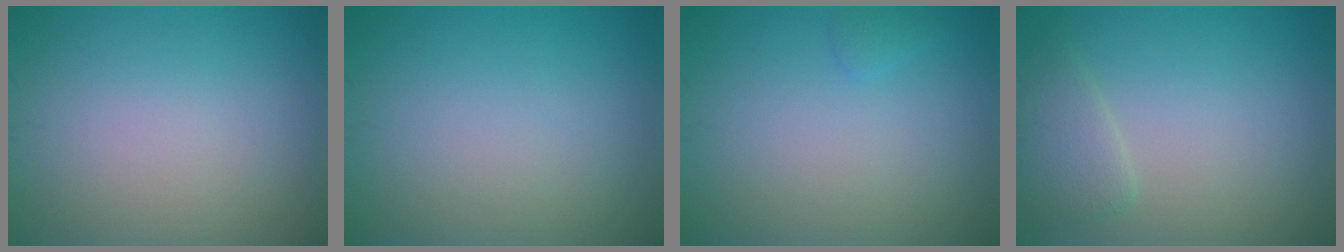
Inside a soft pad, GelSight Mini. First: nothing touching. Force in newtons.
{"total": 0.0}
{"total": 0.6, "press": 0.6, "slide": 0.0}
{"total": 2.2, "press": 2.1, "slide": 0.3}